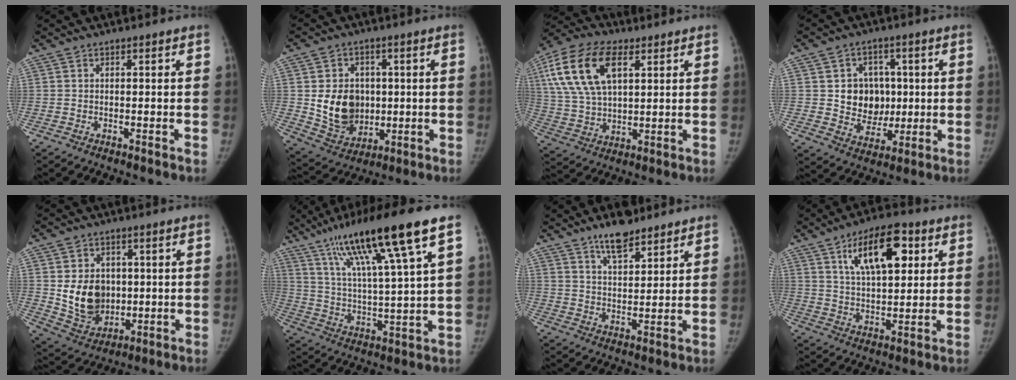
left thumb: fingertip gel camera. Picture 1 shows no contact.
{"total": 12.3, "force": [0.4, 10.0, 7.2], "torque": [-0.076, -0.010, 0.024]}
{"total": 17.6, "force": [6.6, 9.6, 13.2], "torque": [-0.253, 0.001, 0.123]}
{"total": 10.1, "force": [1.0, 8.8, 4.7], "torque": [-0.015, 0.001, 0.026]}
{"total": 11.8, "force": [0.6, 9.5, 7.0], "torque": [-0.073, -0.012, 0.030]}
{"total": 19.0, "force": [10.8, 1.4, 15.6], "torque": [-0.264, -0.026, 0.187]}
{"total": 7.9, "force": [5.9, 3.1, 4.2], "torque": [-0.043, -0.037, 0.099]}
{"total": 14.4, "force": [5.9, 6.6, 11.4], "torque": [-0.154, -0.013, 0.099]}